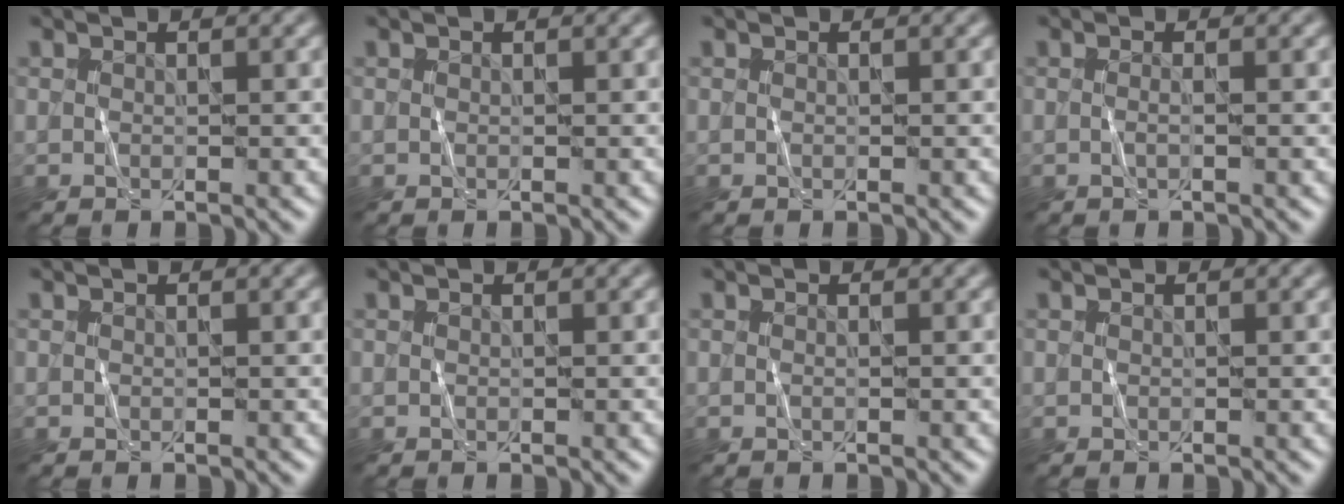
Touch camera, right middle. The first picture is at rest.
{"total": 0.0}
{"total": 0.0}
{"total": 0.7, "force": [0.0, 0.2, 0.7], "torque": [-0.009, -0.002, -0.006]}
{"total": 0.0}
{"total": 0.0}
{"total": 0.0}
{"total": 0.0}